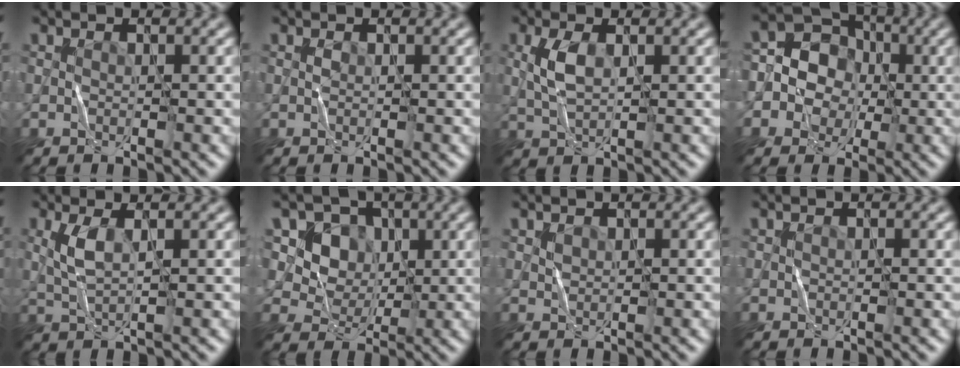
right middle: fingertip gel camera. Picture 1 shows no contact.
{"total": 0.5, "force": [0.0, 0.3, 0.4], "torque": [-0.010, 0.002, -0.002]}
{"total": 2.8, "force": [0.4, 1.3, 2.4], "torque": [-0.060, 0.004, 0.010]}
{"total": 8.4, "force": [-0.2, 7.8, 2.9], "torque": [-0.062, 0.046, -0.037]}
{"total": 2.6, "force": [0.7, 0.8, 2.4], "torque": [-0.056, 0.002, 0.017]}
{"total": 8.7, "force": [3.6, 7.1, 3.5], "torque": [-0.075, 0.002, 0.061]}
{"total": 0.7, "force": [0.5, 0.4, 0.3], "torque": [-0.010, 0.001, 0.012]}
{"total": 0.0}